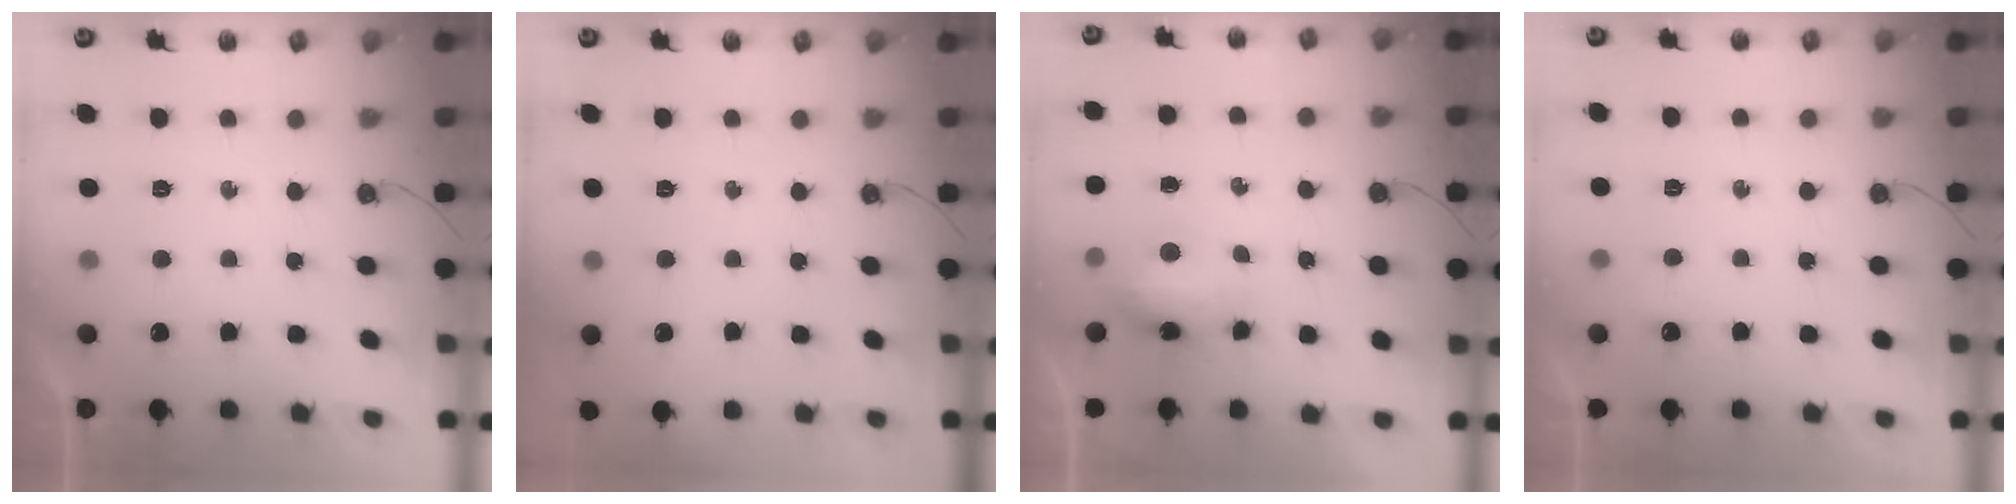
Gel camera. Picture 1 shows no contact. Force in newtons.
{"total": 0.0}
{"total": 10.0, "press": 8.3, "slide": 5.6}
{"total": 2.2, "press": 2.1, "slide": 0.4}